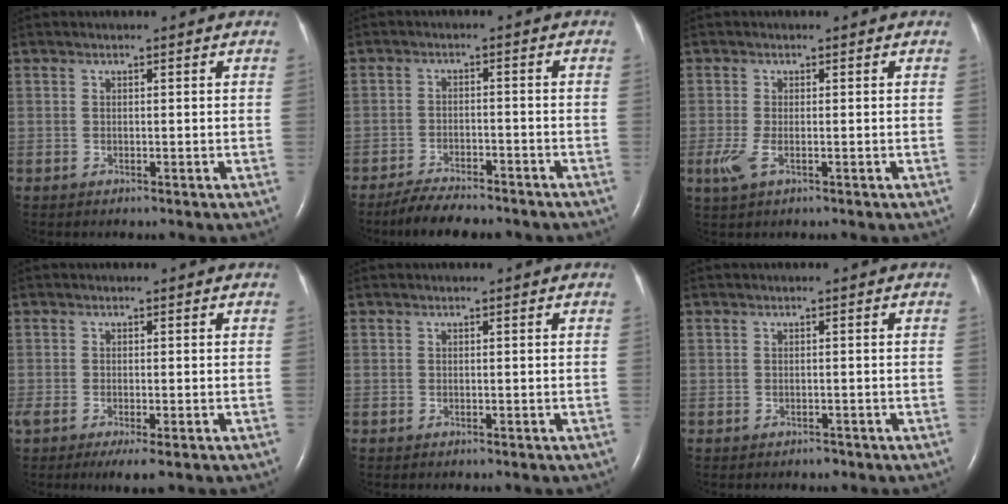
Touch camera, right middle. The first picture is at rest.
{"total": 8.7, "force": [-7.6, 1.8, 3.8], "torque": [-0.063, -0.015, -0.117]}
{"total": 2.8, "force": [-1.1, 0.9, 2.4], "torque": [-0.062, -0.008, -0.022]}
{"total": 4.2, "force": [-2.5, 0.9, 3.2], "torque": [-0.057, -0.015, -0.039]}
{"total": 0.0}
{"total": 0.6, "force": [-0.5, 0.3, 0.2], "torque": [-0.004, 0.000, -0.005]}